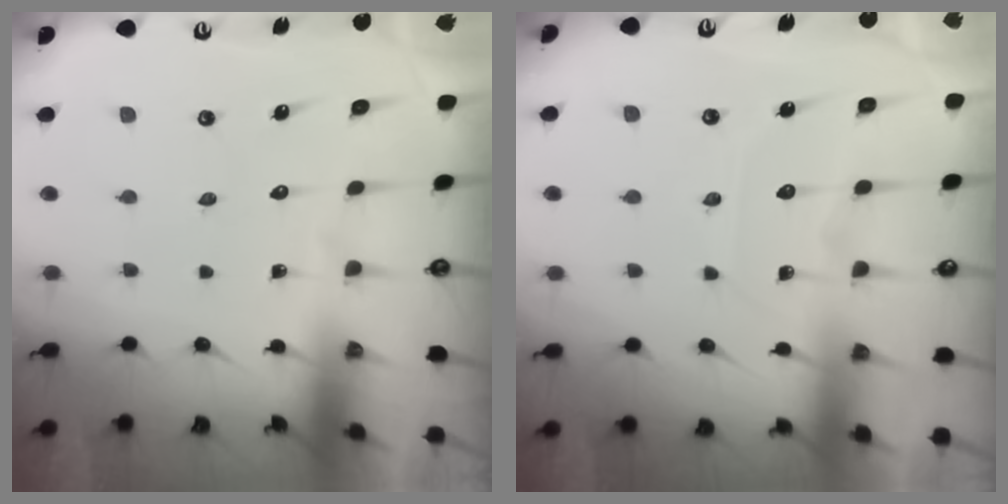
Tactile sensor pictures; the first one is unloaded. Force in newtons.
{"total": 6.6, "press": 6.6, "slide": 0.7}